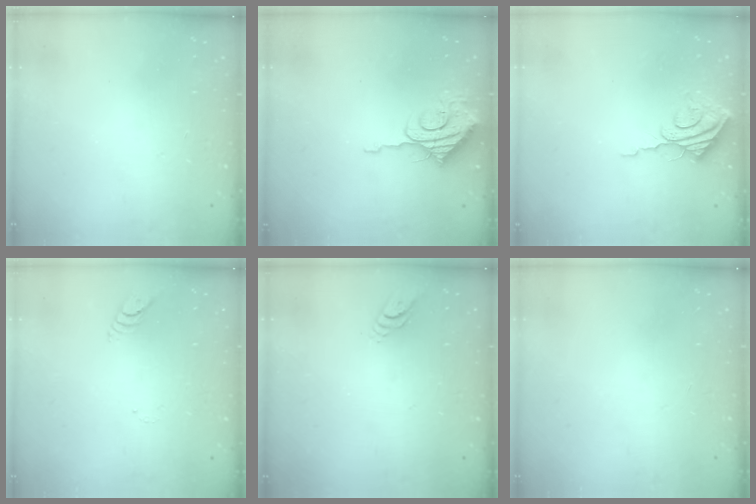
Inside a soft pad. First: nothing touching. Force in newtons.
{"total": 10.2, "press": 10.2, "slide": 0.8}
{"total": 9.6, "press": 9.6, "slide": 1.1}
{"total": 3.8, "press": 3.8, "slide": 0.3}
{"total": 3.6, "press": 3.5, "slide": 0.3}
{"total": 0.0}